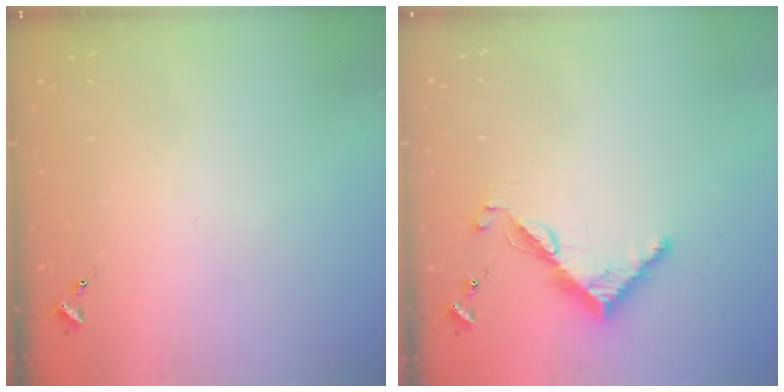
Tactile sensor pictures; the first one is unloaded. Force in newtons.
{"total": 7.5, "press": 7.4, "slide": 0.6}